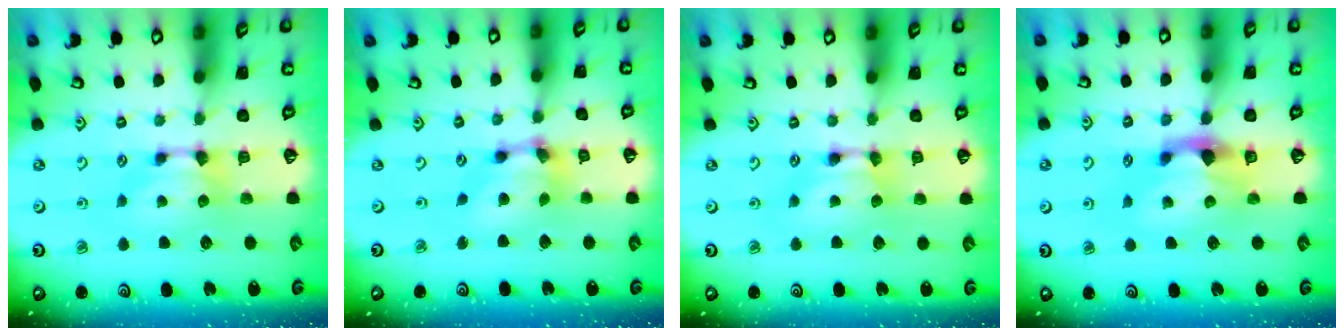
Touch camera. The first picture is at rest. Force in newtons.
{"total": 6.2, "press": 5.7, "slide": 2.5}
{"total": 1.6, "press": 1.6, "slide": 0.1}
{"total": 3.0, "press": 2.6, "slide": 1.3}